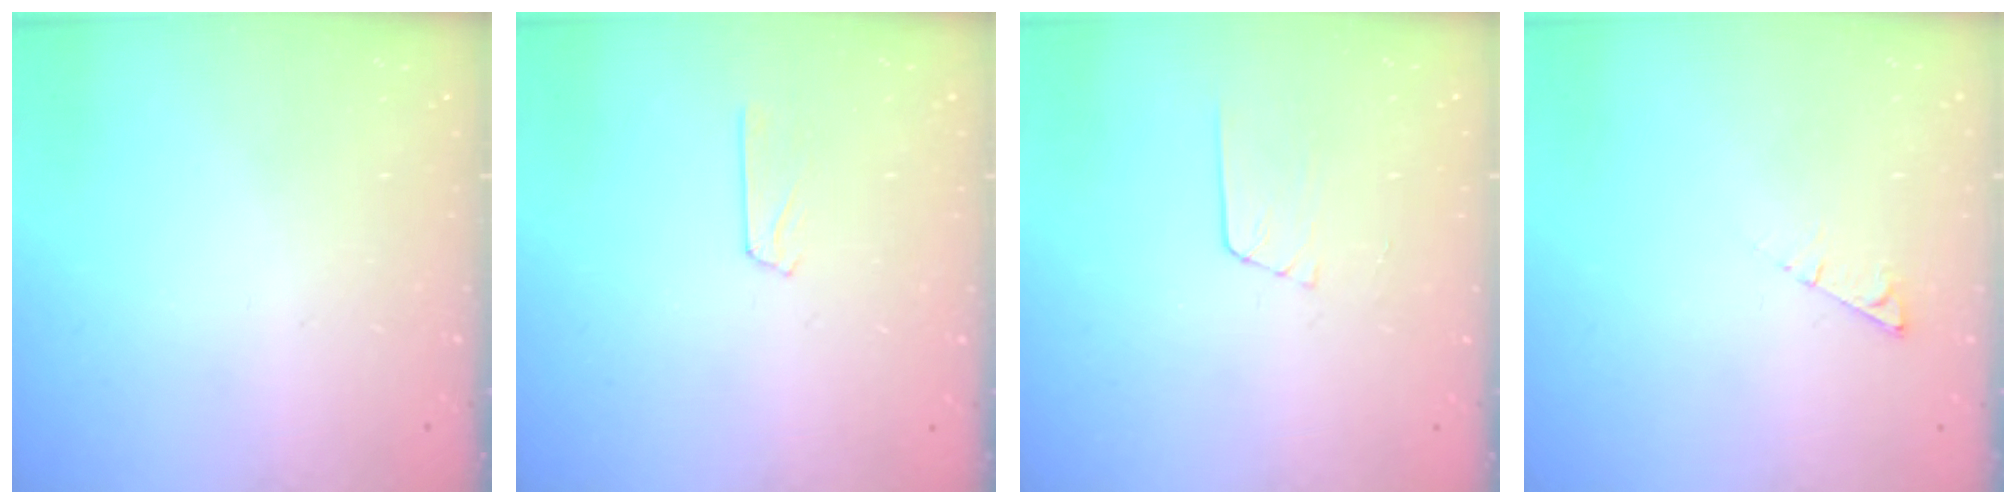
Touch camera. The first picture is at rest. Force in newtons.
{"total": 2.5, "press": 2.4, "slide": 0.3}
{"total": 3.6, "press": 3.6, "slide": 0.3}
{"total": 3.1, "press": 3.0, "slide": 0.4}